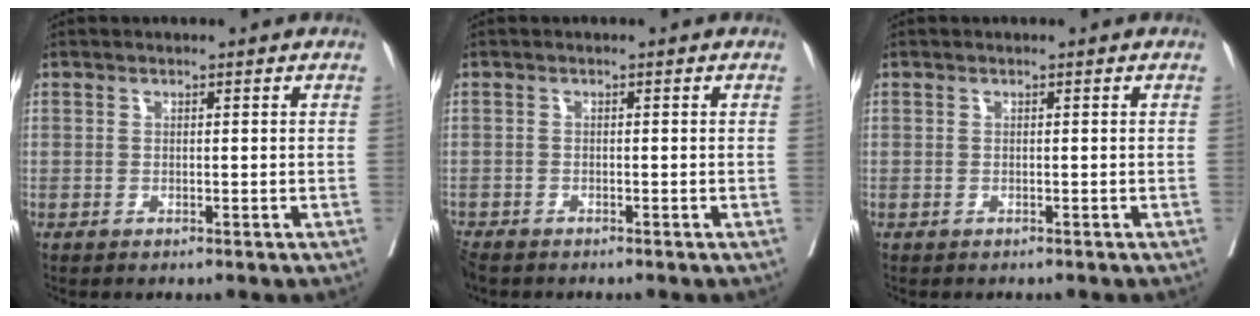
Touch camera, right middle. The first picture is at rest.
{"total": 3.0, "force": [-2.8, 0.7, 1.0], "torque": [-0.022, -0.011, -0.053]}
{"total": 0.8, "force": [-0.8, 0.2, 0.3], "torque": [-0.004, -0.002, -0.012]}